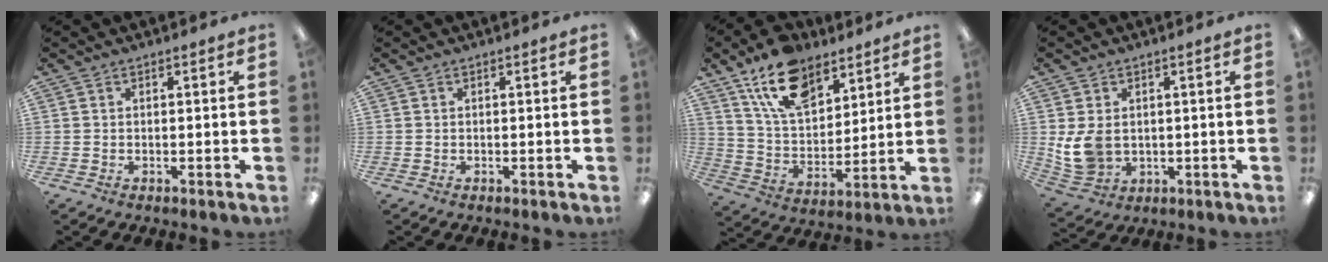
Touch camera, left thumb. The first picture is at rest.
{"total": 0.0}
{"total": 16.0, "force": [10.3, 8.8, 8.4], "torque": [-0.153, -0.036, 0.191]}
{"total": 7.8, "force": [0.8, 6.2, 4.8], "torque": [-0.112, 0.004, 0.019]}